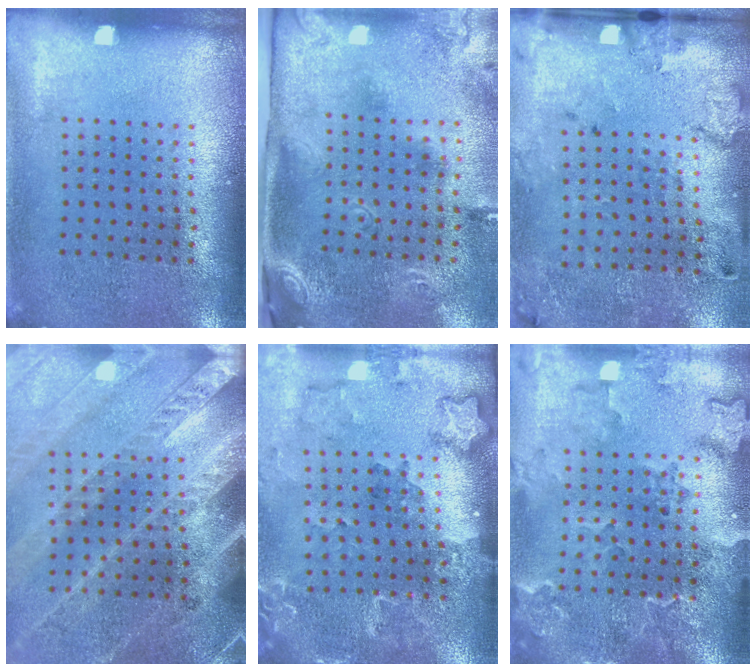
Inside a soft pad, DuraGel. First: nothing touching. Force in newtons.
{"total": 2.9, "press": 1.8, "slide": 2.3}
{"total": 2.1, "press": 1.4, "slide": 1.6}
{"total": 3.3, "press": 2.8, "slide": 1.7}
{"total": 1.8, "press": 1.7, "slide": 0.3}
{"total": 2.3, "press": 2.1, "slide": 0.8}